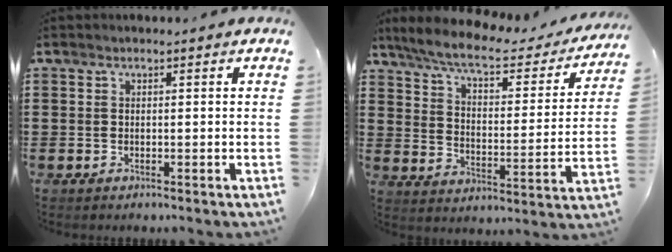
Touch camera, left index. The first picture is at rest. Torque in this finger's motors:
{"motor_torque": [1.02, -1.12, 0.42, 0.15]}